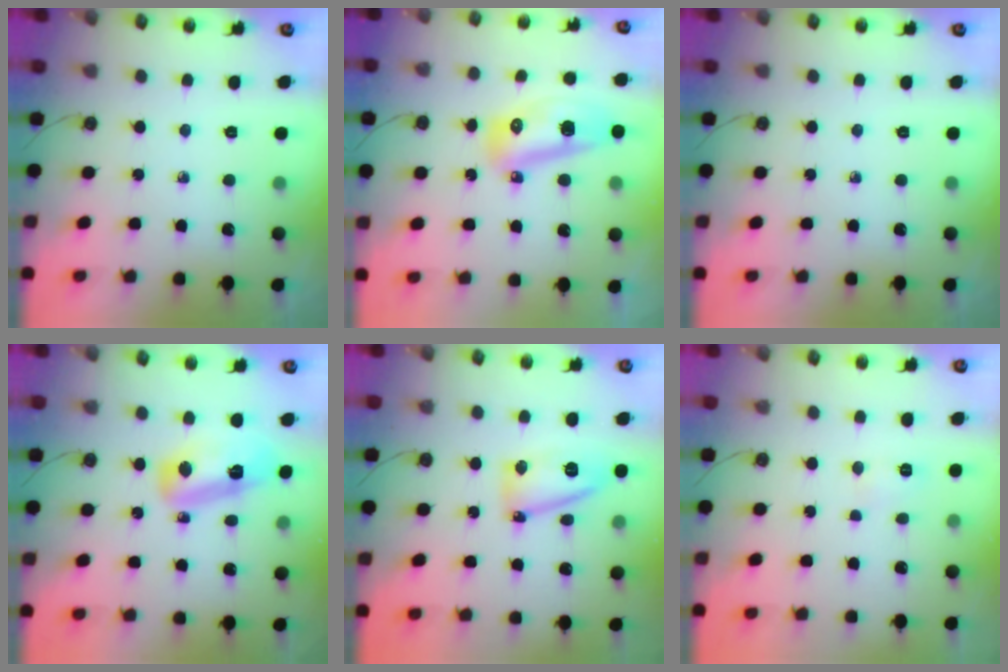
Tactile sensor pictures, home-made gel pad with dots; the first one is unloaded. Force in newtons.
{"total": 11.3, "press": 11.2, "slide": 1.3}
{"total": 0.0}
{"total": 12.1, "press": 11.2, "slide": 4.8}
{"total": 9.7, "press": 9.6, "slide": 0.7}
{"total": 3.9, "press": 3.8, "slide": 1.0}